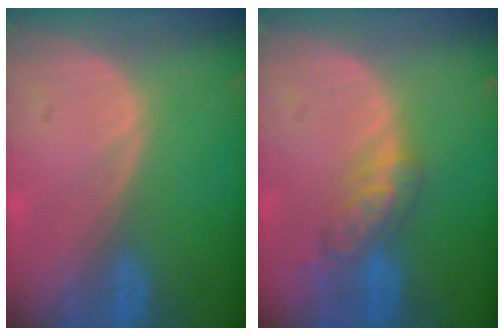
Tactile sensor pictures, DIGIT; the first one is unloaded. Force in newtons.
{"total": 5.3, "press": 5.1, "slide": 1.7}